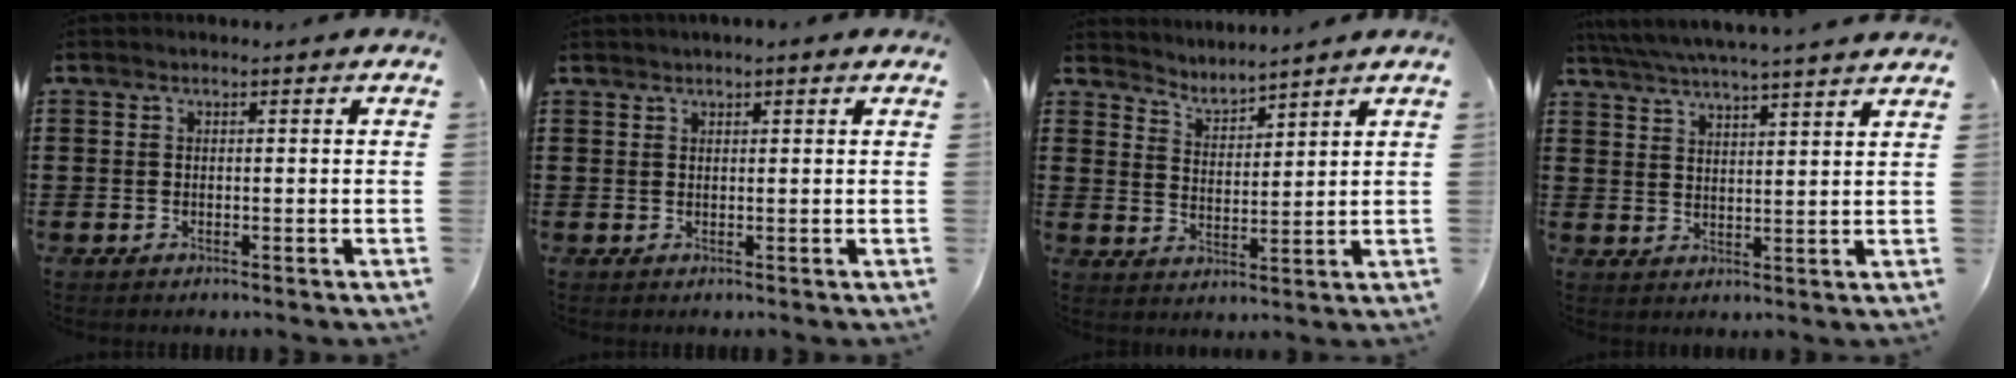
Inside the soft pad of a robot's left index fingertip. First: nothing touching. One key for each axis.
{"total": 0.9, "fx": 0.8, "fy": 0.0, "fz": 0.3, "tx": -0.008, "ty": 0.000, "tz": 0.016}
{"total": 3.3, "fx": 3.2, "fy": -0.3, "fz": -0.2, "tx": -0.010, "ty": -0.020, "tz": 0.056}
{"total": 5.2, "fx": 4.9, "fy": -0.9, "fz": 1.3, "tx": -0.044, "ty": -0.026, "tz": 0.087}